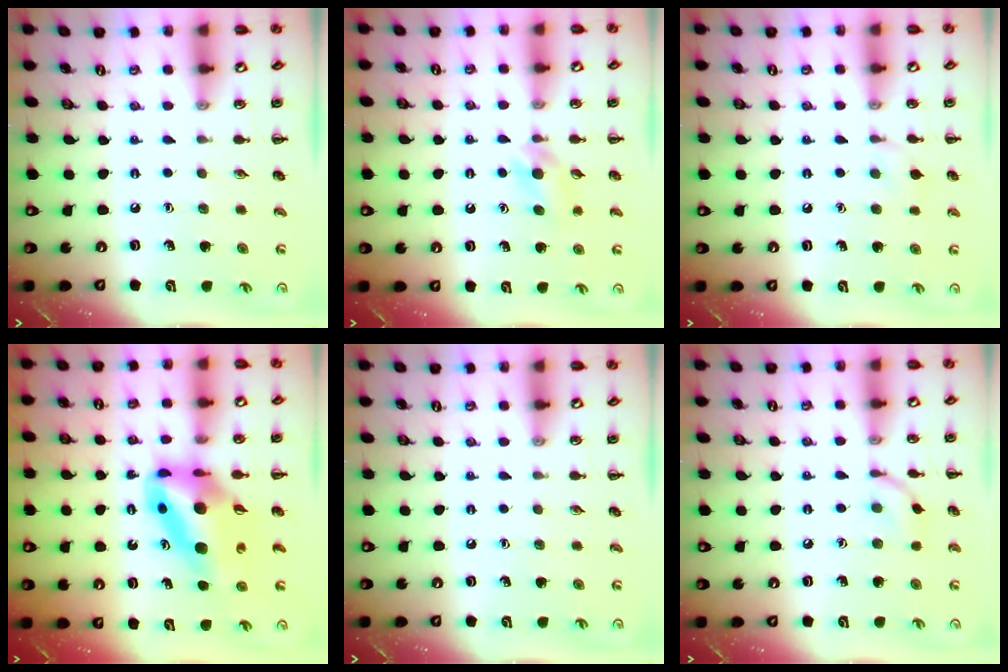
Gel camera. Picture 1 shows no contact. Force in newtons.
{"total": 5.0, "press": 4.6, "slide": 1.7}
{"total": 5.6, "press": 5.2, "slide": 1.9}
{"total": 11.8, "press": 11.2, "slide": 3.6}
{"total": 0.0}
{"total": 6.7, "press": 6.7, "slide": 0.7}